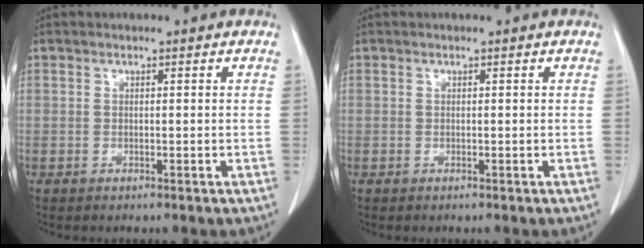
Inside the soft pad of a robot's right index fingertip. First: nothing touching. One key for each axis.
{"total": 0.0}